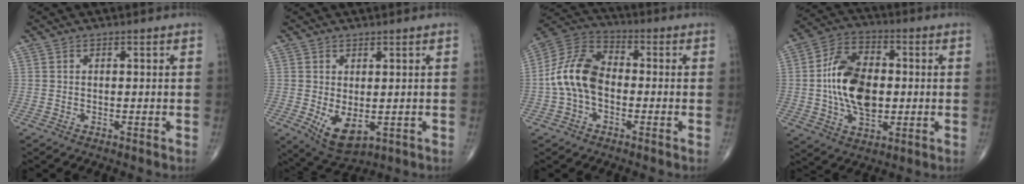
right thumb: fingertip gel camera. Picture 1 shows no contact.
{"total": 6.7, "force": [-1.0, 3.6, 5.6], "torque": [-0.086, -0.014, 0.002]}
{"total": 12.1, "force": [-1.5, 7.8, 9.1], "torque": [-0.173, 0.036, -0.042]}
{"total": 13.9, "force": [-0.5, 8.5, 10.9], "torque": [-0.181, 0.015, -0.011]}